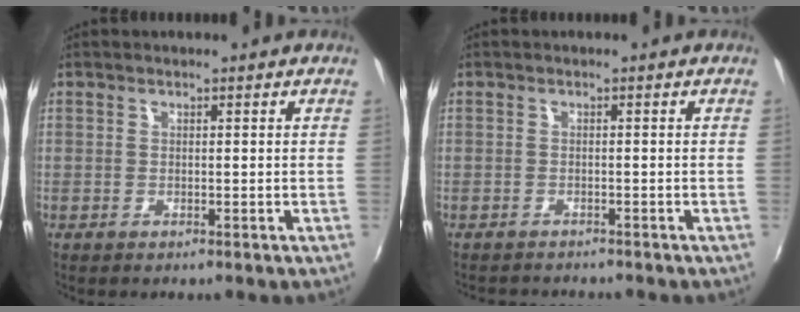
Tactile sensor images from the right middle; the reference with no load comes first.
{"total": 3.0, "force": [-2.9, 0.5, 0.7], "torque": [-0.023, -0.012, -0.046]}